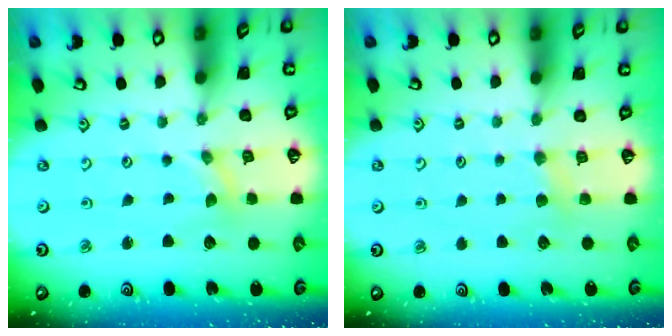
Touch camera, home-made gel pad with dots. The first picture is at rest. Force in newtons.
{"total": 3.8, "press": 3.7, "slide": 0.7}